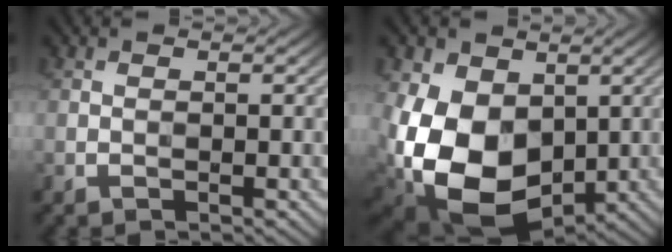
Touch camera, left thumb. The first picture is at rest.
{"total": 14.6, "force": [-0.3, 10.9, 9.8], "torque": [-0.230, -0.028, -0.005]}